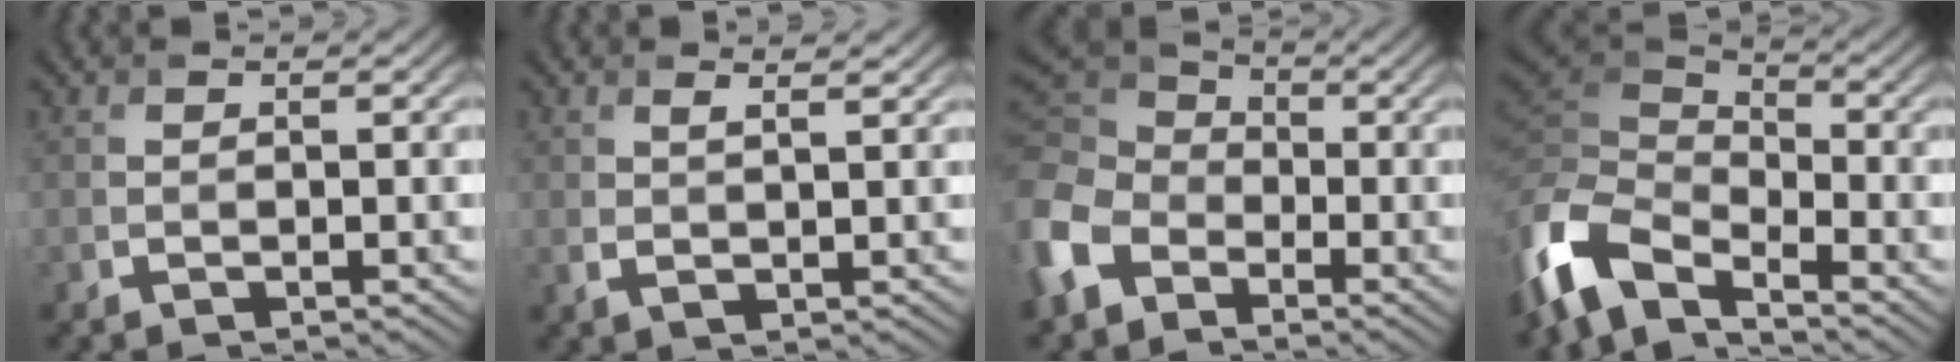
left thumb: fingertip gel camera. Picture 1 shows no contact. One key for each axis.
{"total": 2.3, "fx": 1.2, "fy": 0.7, "fz": 1.9, "tx": -0.043, "ty": -0.001, "tz": 0.024}
{"total": 10.3, "fx": -3.8, "fy": 7.7, "fz": 5.7, "tx": -0.172, "ty": -0.008, "tz": -0.096}
{"total": 10.6, "fx": -6.4, "fy": 4.8, "fz": 7.0, "tx": -0.168, "ty": -0.011, "tz": -0.141}